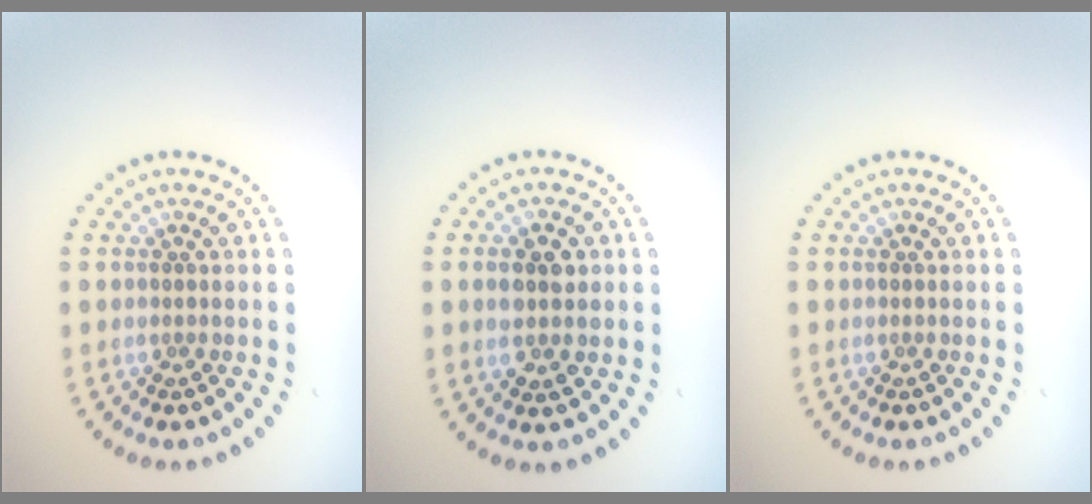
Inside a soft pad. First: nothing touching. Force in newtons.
{"total": 2.7, "press": 2.7, "slide": 0.2}
{"total": 0.0}